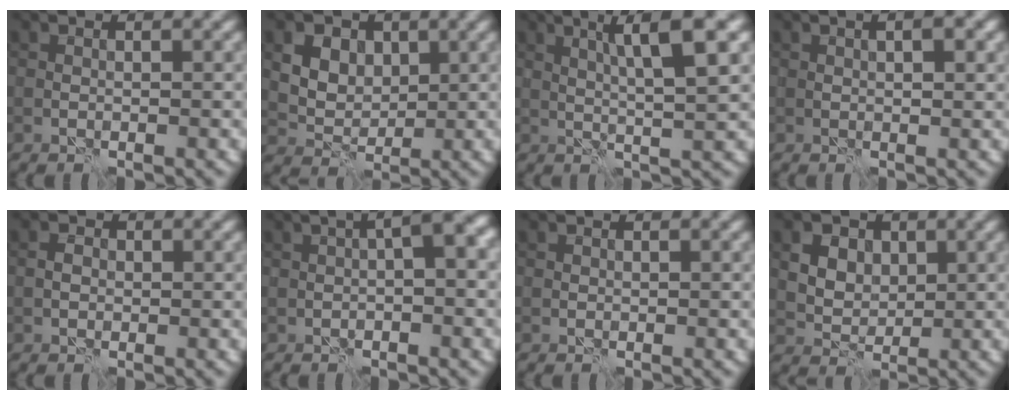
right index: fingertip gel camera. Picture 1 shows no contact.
{"total": 8.4, "force": [3.6, 6.3, 4.1], "torque": [-0.078, 0.024, 0.050]}
{"total": 6.3, "force": [2.3, 0.7, 5.8], "torque": [-0.094, 0.009, 0.039]}
{"total": 2.4, "force": [0.9, 0.7, 2.2], "torque": [-0.019, -0.007, 0.011]}
{"total": 1.0, "force": [-0.1, 0.9, 0.5], "torque": [-0.008, 0.003, -0.006]}
{"total": 4.3, "force": [0.5, 0.9, 4.2], "torque": [-0.063, 0.020, 0.000]}
{"total": 0.0}
{"total": 7.8, "force": [3.5, 5.7, 3.9], "torque": [-0.074, 0.025, 0.047]}